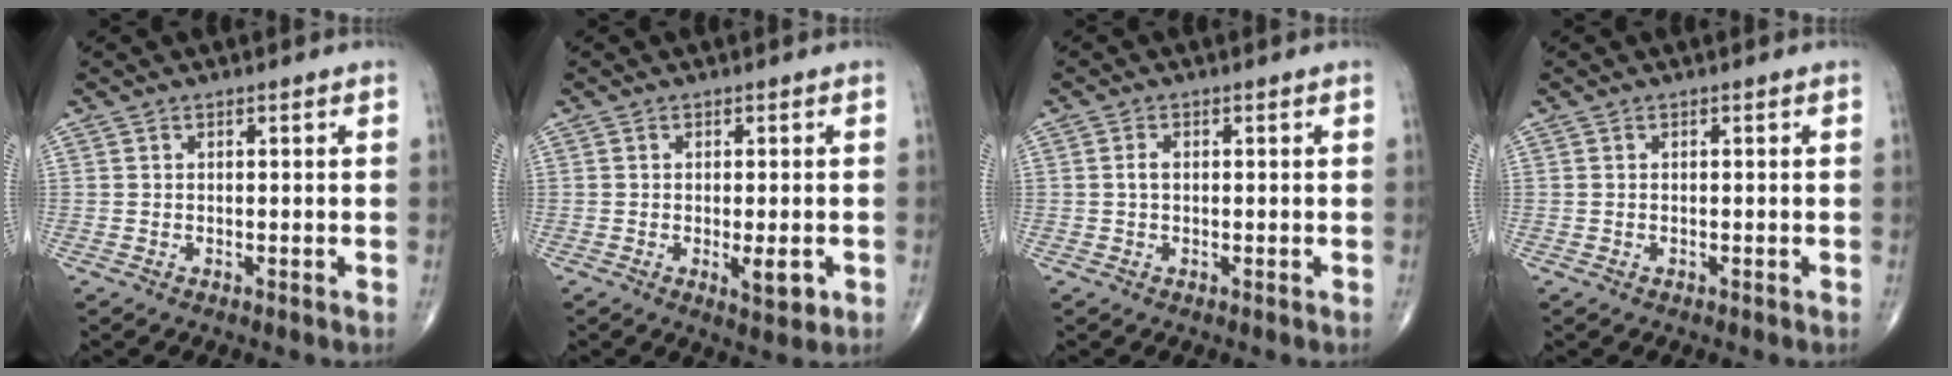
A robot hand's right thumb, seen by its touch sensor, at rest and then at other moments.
{"total": 4.2, "force": [-1.1, 1.5, 3.8], "torque": [-0.047, -0.007, -0.011]}
{"total": 1.4, "force": [0.0, 0.9, 1.1], "torque": [-0.023, 0.003, -0.001]}
{"total": 0.0}